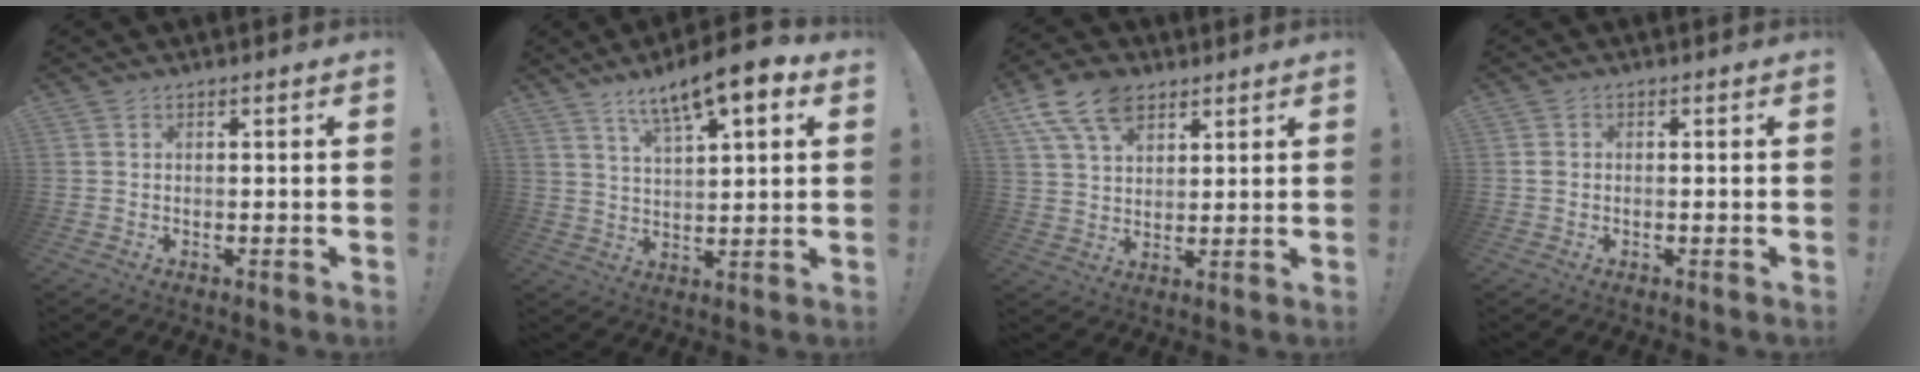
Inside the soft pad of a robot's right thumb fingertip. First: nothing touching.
{"total": 11.1, "force": [7.2, 2.7, 8.0], "torque": [-0.137, -0.036, 0.122]}
{"total": 12.7, "force": [7.3, 7.8, 6.9], "torque": [-0.122, -0.022, 0.140]}
{"total": 1.2, "force": [-0.4, 0.8, 0.7], "torque": [-0.019, 0.008, -0.005]}